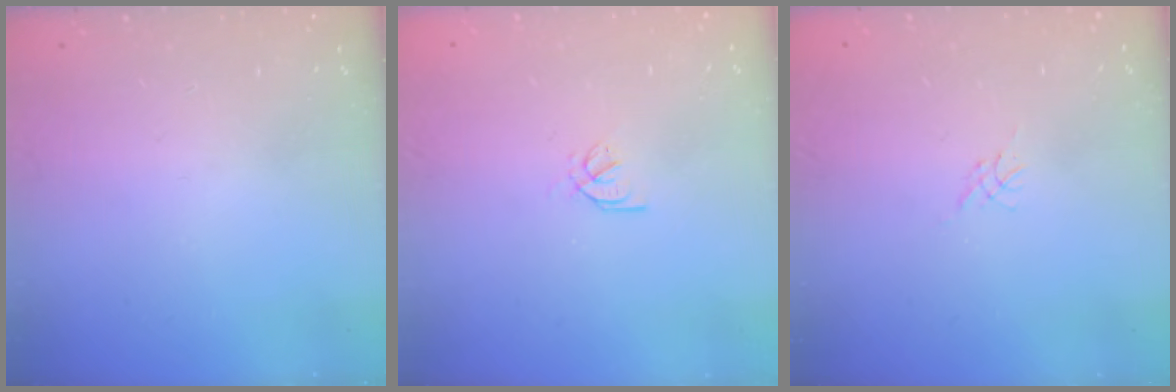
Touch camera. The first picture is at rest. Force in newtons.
{"total": 2.1, "press": 2.0, "slide": 0.5}
{"total": 0.0}